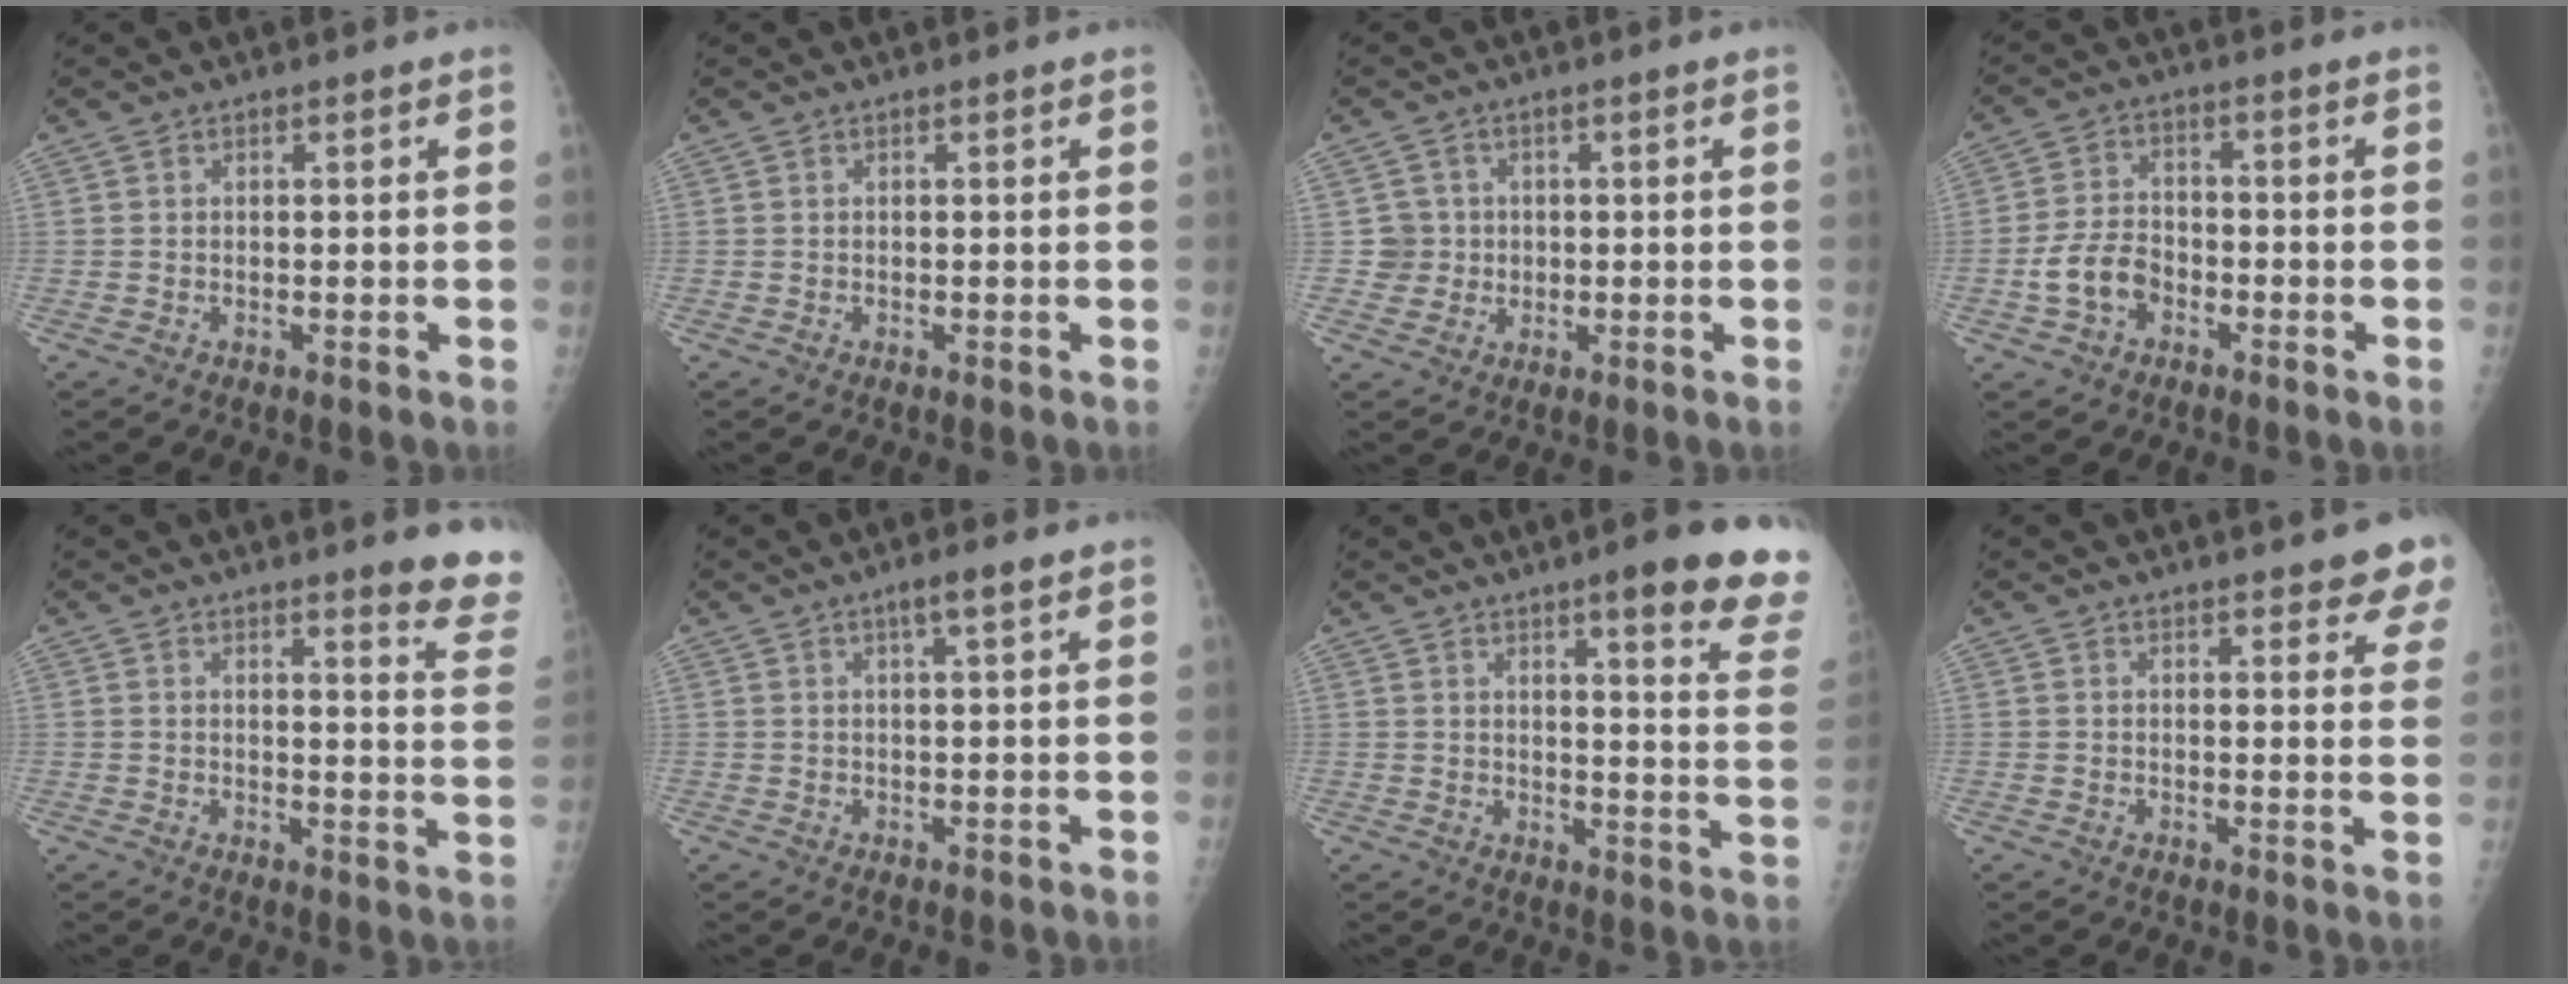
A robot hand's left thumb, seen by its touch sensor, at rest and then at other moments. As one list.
[{"total": 0.0}, {"total": 3.7, "force": [0.2, 3.7, -0.1], "torque": [0.030, 0.007, 0.000]}, {"total": 7.2, "force": [-2.8, 5.1, 4.3], "torque": [-0.074, 0.026, -0.054]}, {"total": 9.6, "force": [8.0, 0.8, 5.3], "torque": [-0.037, -0.061, 0.076]}, {"total": 2.9, "force": [1.6, 0.2, 2.4], "torque": [-0.045, -0.003, 0.029]}, {"total": 16.9, "force": [11.8, 2.0, 12.0], "torque": [-0.122, -0.059, 0.135]}, {"total": 9.5, "force": [7.7, 2.5, 5.1], "torque": [-0.026, -0.029, 0.075]}]